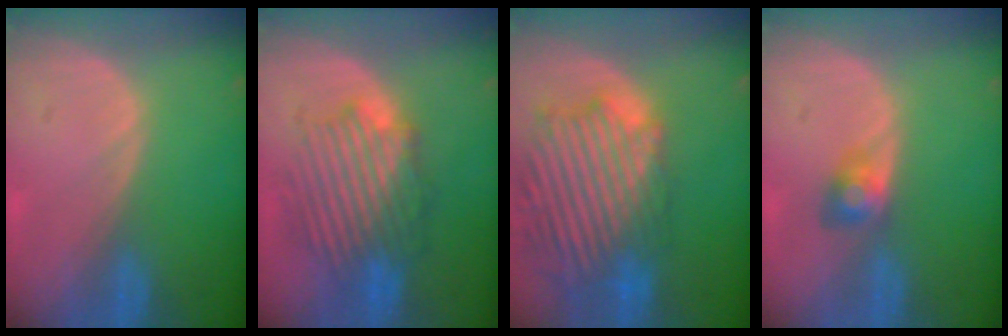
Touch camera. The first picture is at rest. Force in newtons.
{"total": 8.8, "press": 8.7, "slide": 1.5}
{"total": 14.4, "press": 12.4, "slide": 7.4}
{"total": 2.7, "press": 2.7, "slide": 0.0}